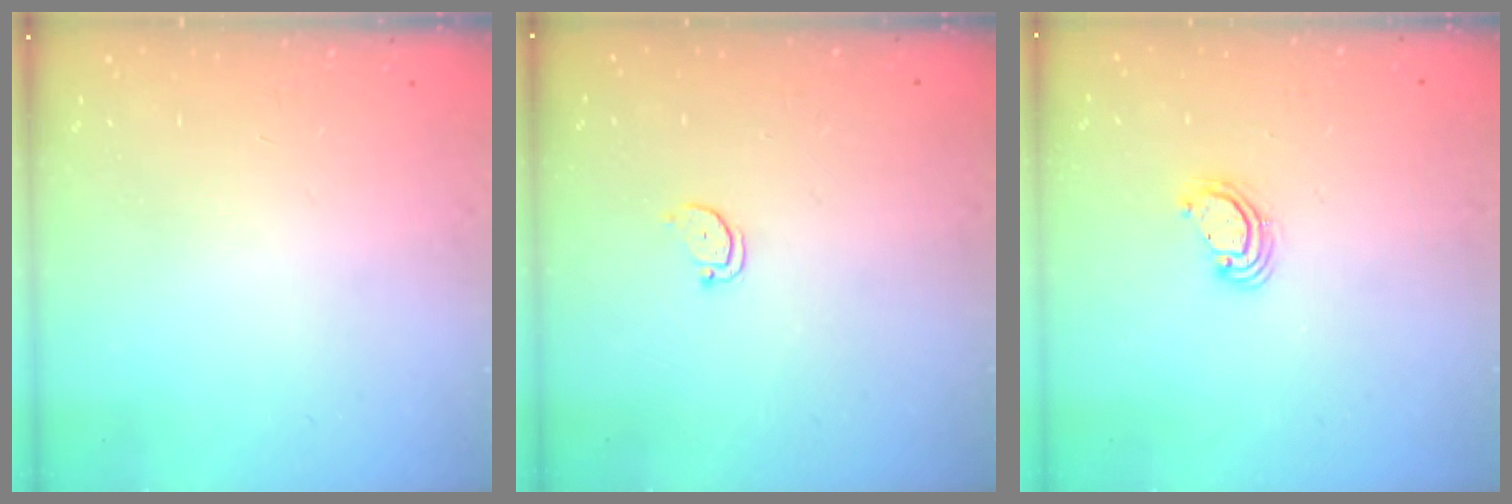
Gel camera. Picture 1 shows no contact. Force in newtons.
{"total": 2.2, "press": 2.2, "slide": 0.2}
{"total": 3.8, "press": 3.8, "slide": 0.1}